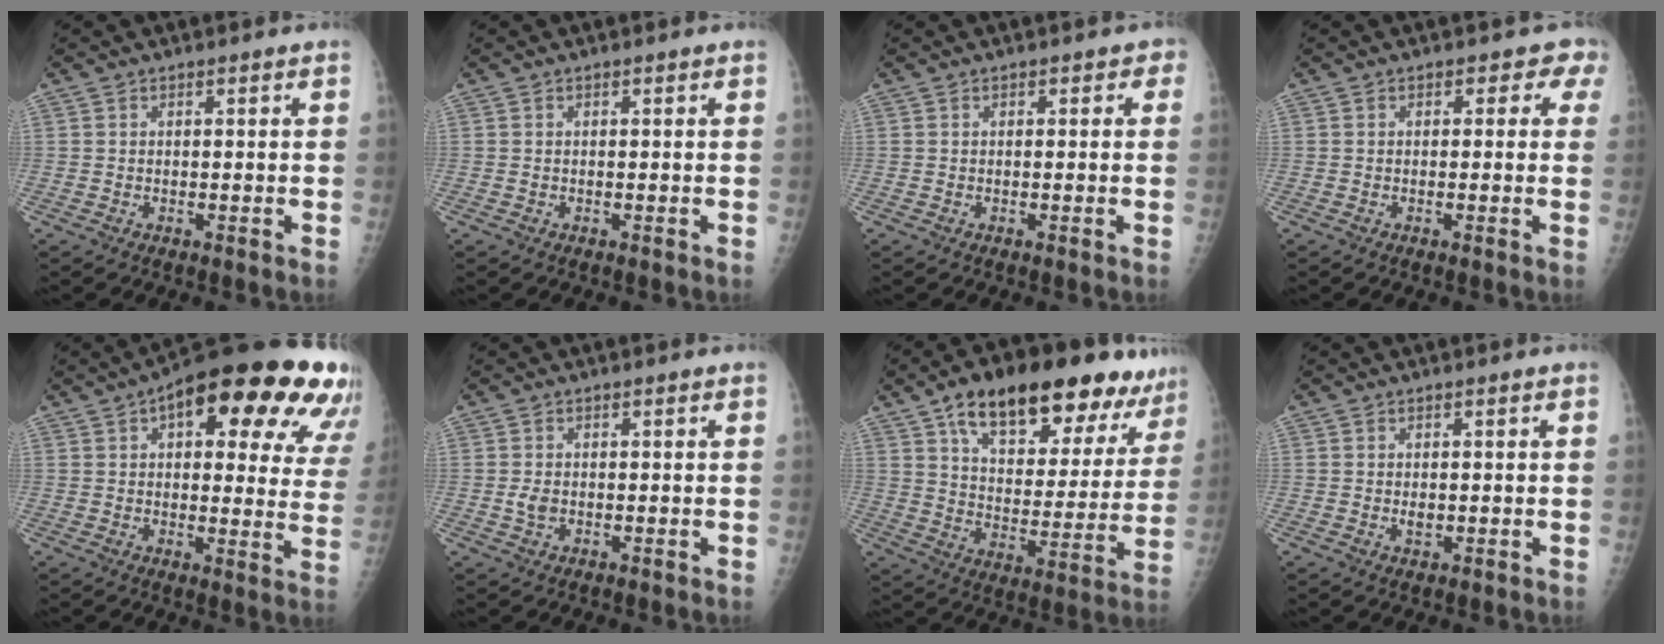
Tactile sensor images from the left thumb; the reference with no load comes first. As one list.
[{"total": 0.0}, {"total": 1.5, "force": [0.4, 1.2, 1.0], "torque": [0.010, 0.006, -0.005]}, {"total": 2.5, "force": [1.0, 1.9, 1.2], "torque": [0.021, 0.002, -0.005]}, {"total": 26.4, "force": [13.1, 9.9, 20.7], "torque": [-0.240, 0.003, 0.164]}, {"total": 1.9, "force": [-0.3, 1.4, 1.3], "torque": [-0.020, 0.001, -0.005]}, {"total": 25.4, "force": [16.4, 11.1, 15.9], "torque": [-0.191, -0.031, 0.246]}, {"total": 1.6, "force": [-0.1, 1.1, 1.1], "torque": [-0.011, 0.000, 0.000]}]